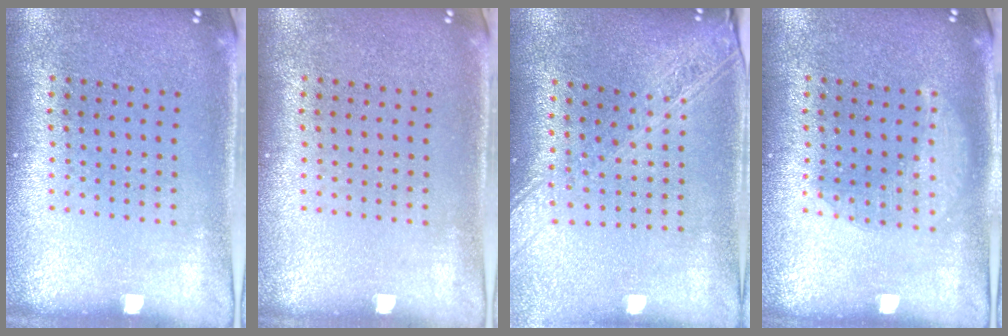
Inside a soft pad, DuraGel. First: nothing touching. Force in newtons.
{"total": 0.0}
{"total": 2.2, "press": 1.9, "slide": 1.2}
{"total": 2.2, "press": 2.2, "slide": 0.3}